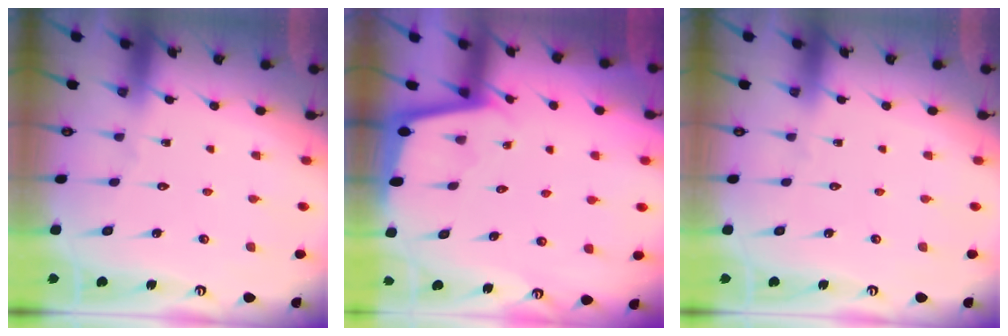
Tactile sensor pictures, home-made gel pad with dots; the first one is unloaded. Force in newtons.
{"total": 2.8, "press": 2.8, "slide": 0.2}
{"total": 0.0}